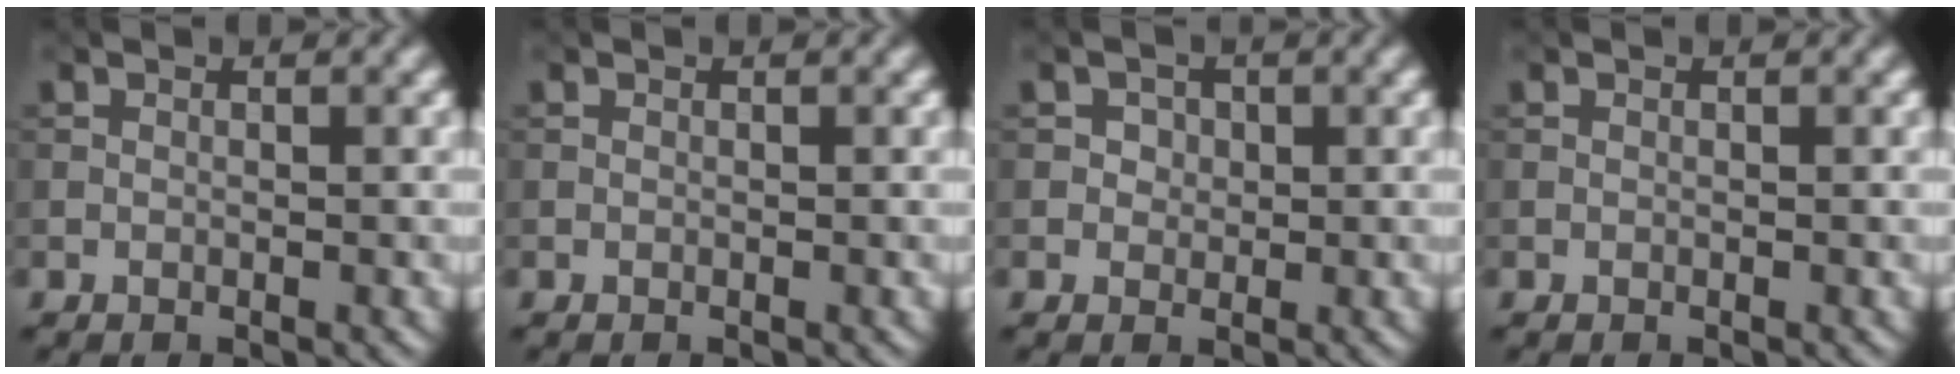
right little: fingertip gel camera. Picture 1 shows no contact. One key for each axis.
{"total": 0.0}
{"total": 1.4, "fx": 0.3, "fy": 1.2, "fz": 0.5, "tx": -0.002, "ty": 0.001, "tz": 0.005}
{"total": 0.0}